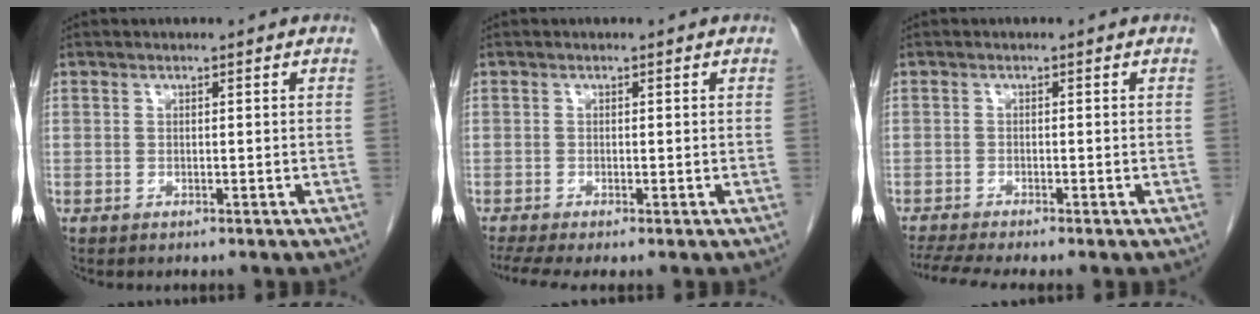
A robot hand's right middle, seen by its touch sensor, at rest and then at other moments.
{"total": 3.6, "force": [-2.5, 0.4, 2.6], "torque": [-0.049, -0.011, -0.046]}
{"total": 5.3, "force": [-4.5, -0.5, 2.8], "torque": [-0.048, -0.010, -0.076]}